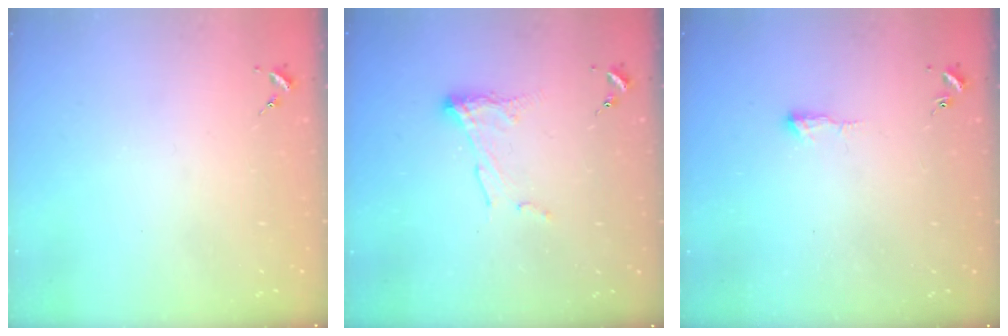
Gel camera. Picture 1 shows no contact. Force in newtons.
{"total": 8.2, "press": 8.1, "slide": 0.4}
{"total": 5.3, "press": 5.2, "slide": 0.8}